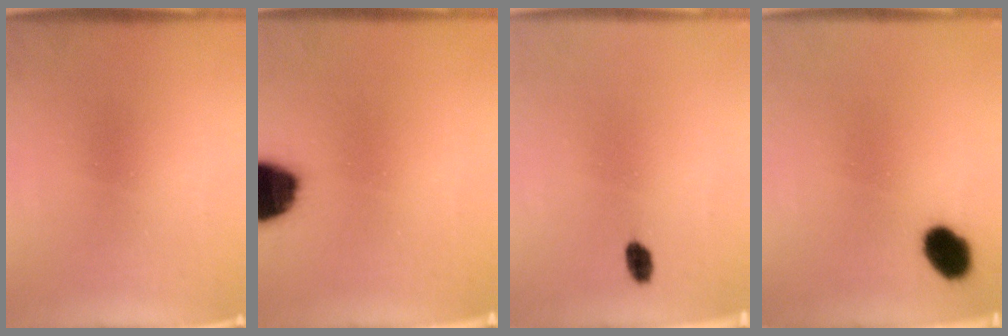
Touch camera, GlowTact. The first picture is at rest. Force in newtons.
{"total": 14.0}
{"total": 2.1}
{"total": 6.6}